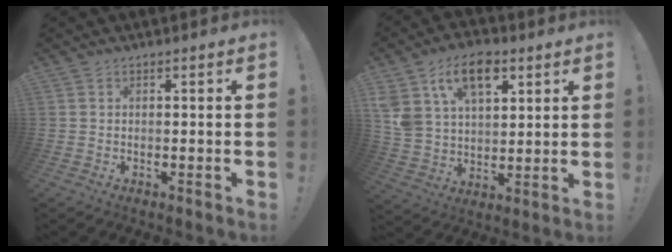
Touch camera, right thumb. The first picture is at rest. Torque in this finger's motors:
{"motor_torque": [1.25, 3.36, 0.21, 0.30, 0.14]}